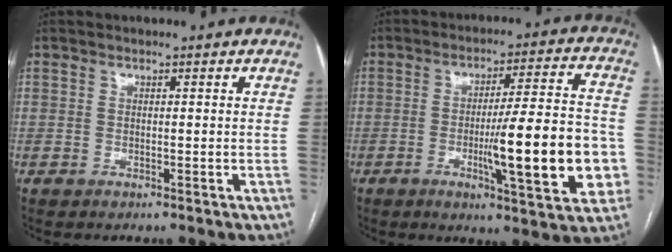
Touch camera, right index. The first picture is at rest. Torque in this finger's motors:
{"motor_torque": [2.14, 0.00, 0.79, 0.09]}